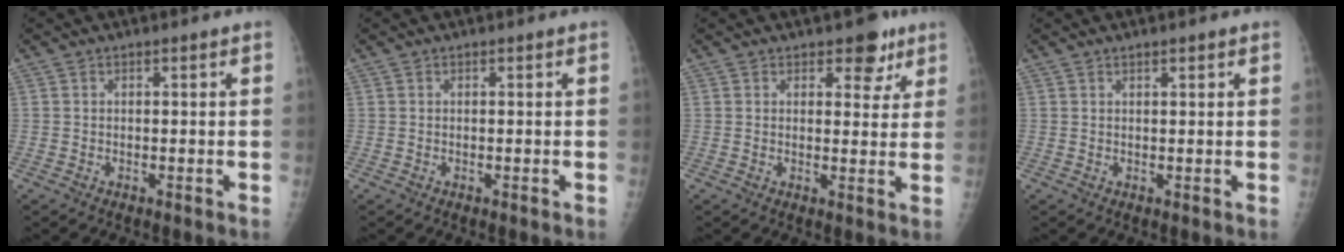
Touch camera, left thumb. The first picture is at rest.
{"total": 0.0}
{"total": 5.3, "force": [3.3, 3.1, 2.7], "torque": [-0.002, -0.015, 0.041]}
{"total": 1.2, "force": [0.8, 0.2, 0.8], "torque": [-0.011, -0.003, 0.013]}